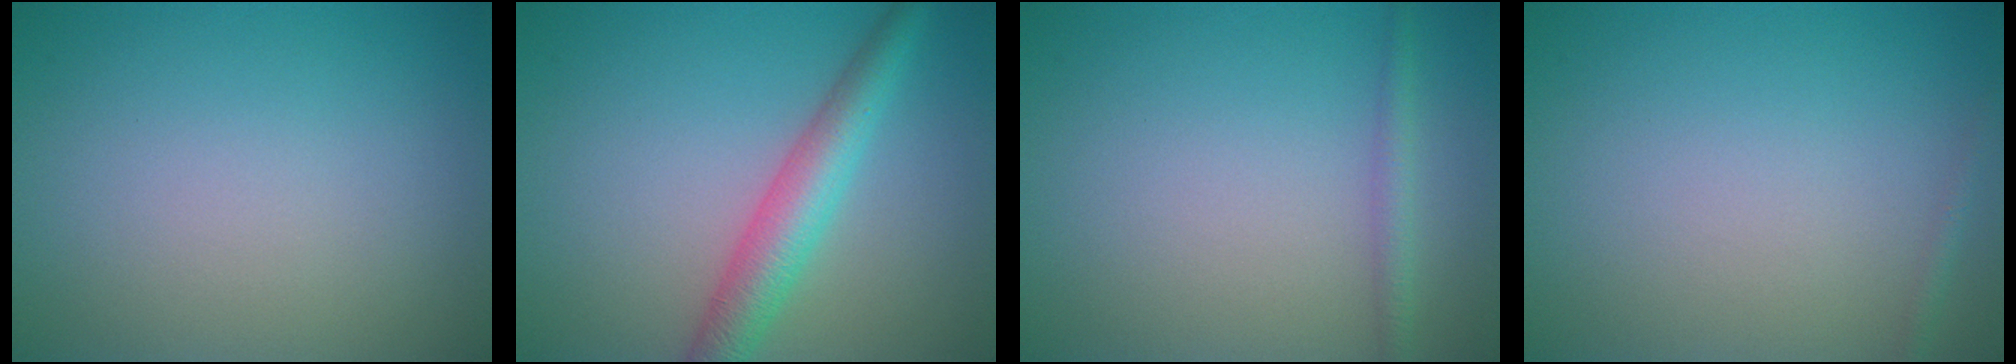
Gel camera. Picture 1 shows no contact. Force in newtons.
{"total": 4.4, "press": 4.4, "slide": 0.1}
{"total": 1.4, "press": 1.4, "slide": 0.1}
{"total": 0.7, "press": 0.7, "slide": 0.0}